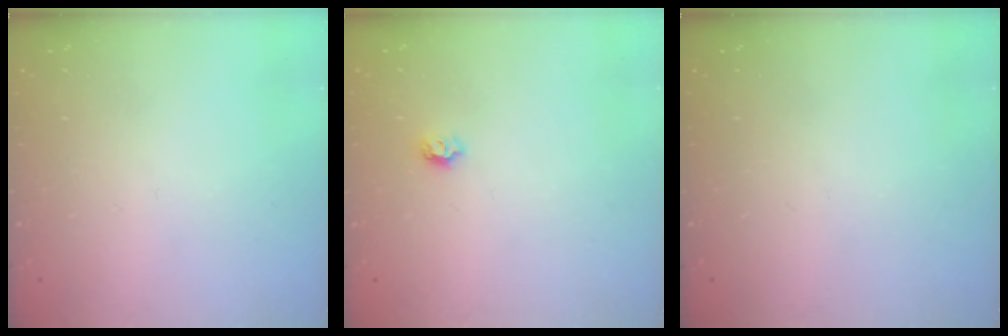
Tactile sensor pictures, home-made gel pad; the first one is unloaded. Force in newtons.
{"total": 5.5, "press": 5.5, "slide": 0.5}
{"total": 0.0}